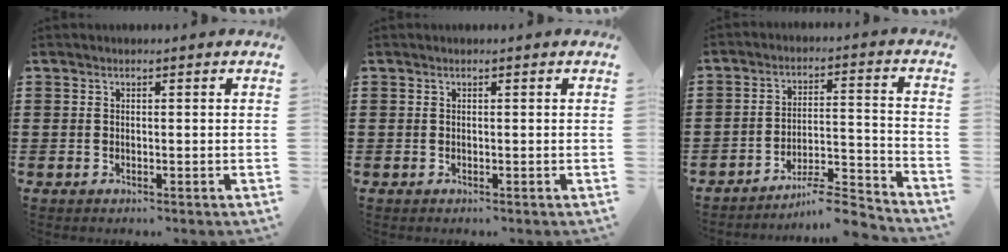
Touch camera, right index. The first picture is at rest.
{"total": 0.0}
{"total": 6.8, "force": [-6.2, 0.8, 2.4], "torque": [-0.043, 0.005, -0.121]}